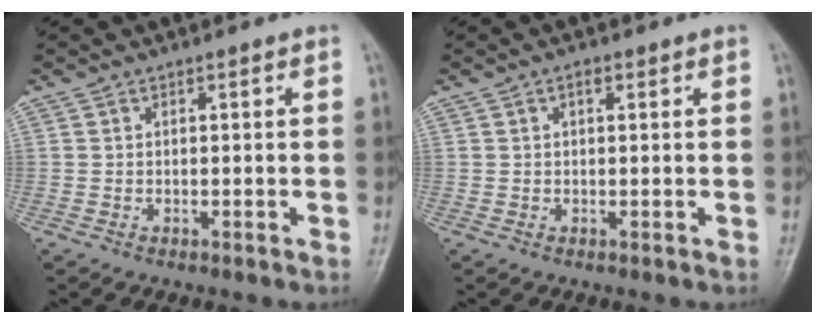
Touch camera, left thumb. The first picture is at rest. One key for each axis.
{"total": 1.3, "fx": 0.6, "fy": 0.7, "fz": 1.0, "tx": -0.015, "ty": 0.002, "tz": 0.007}